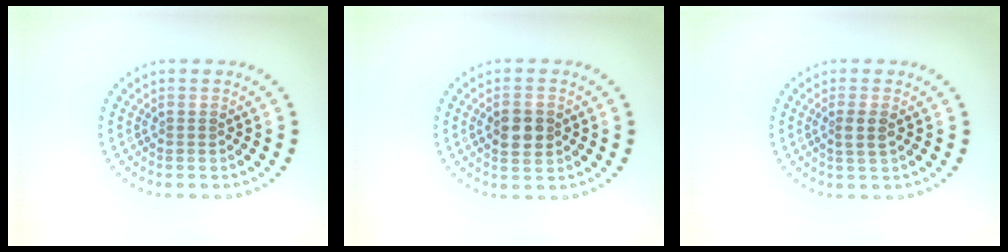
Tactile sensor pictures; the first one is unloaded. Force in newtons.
{"total": 2.9, "press": 2.9, "slide": 0.1}
{"total": 1.6, "press": 1.4, "slide": 0.7}